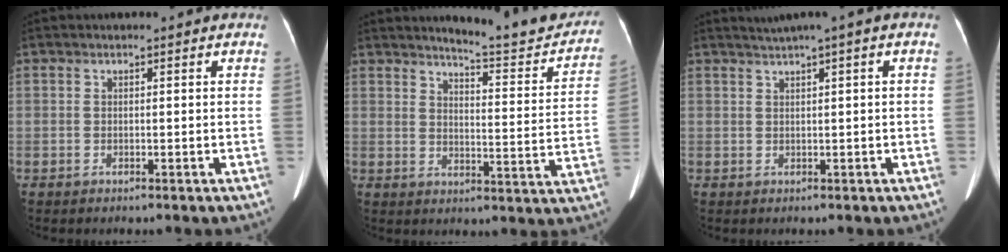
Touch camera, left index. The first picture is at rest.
{"total": 13.4, "force": [12.7, 1.1, 4.2], "torque": [-0.043, -0.049, 0.148]}
{"total": 2.3, "force": [1.1, -0.1, 2.0], "torque": [-0.039, 0.018, 0.025]}